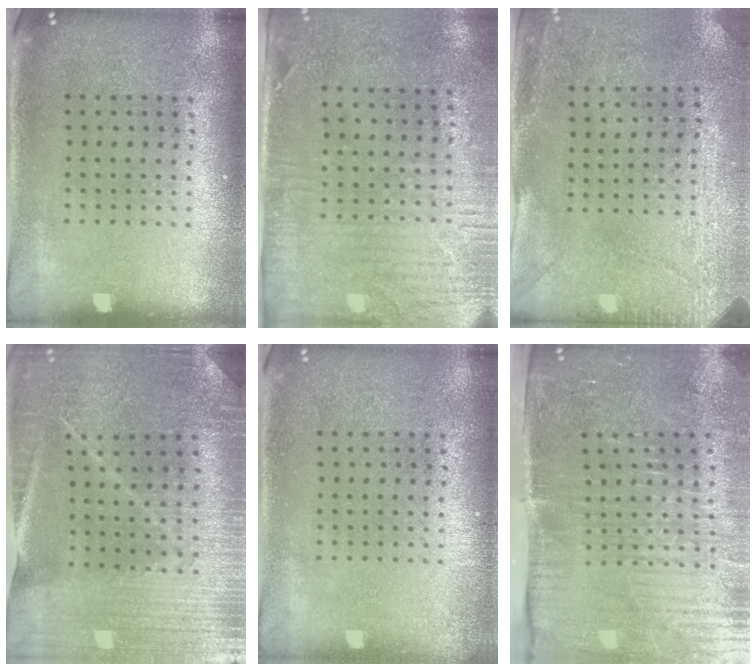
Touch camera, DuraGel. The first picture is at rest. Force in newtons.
{"total": 2.9, "press": 2.4, "slide": 1.7}
{"total": 2.9, "press": 2.3, "slide": 1.8}
{"total": 2.3, "press": 2.3, "slide": 0.1}
{"total": 0.7, "press": 0.7, "slide": 0.0}
{"total": 5.4, "press": 4.6, "slide": 2.8}